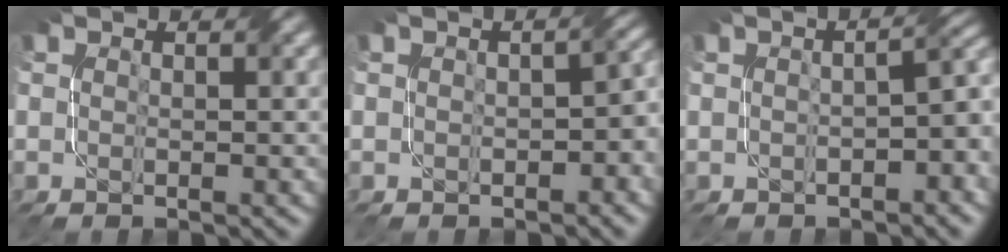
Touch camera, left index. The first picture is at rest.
{"total": 3.4, "force": [-0.6, 1.8, 2.8], "torque": [-0.026, -0.001, -0.008]}
{"total": 4.6, "force": [-0.9, 1.7, 4.3], "torque": [-0.046, 0.006, -0.010]}